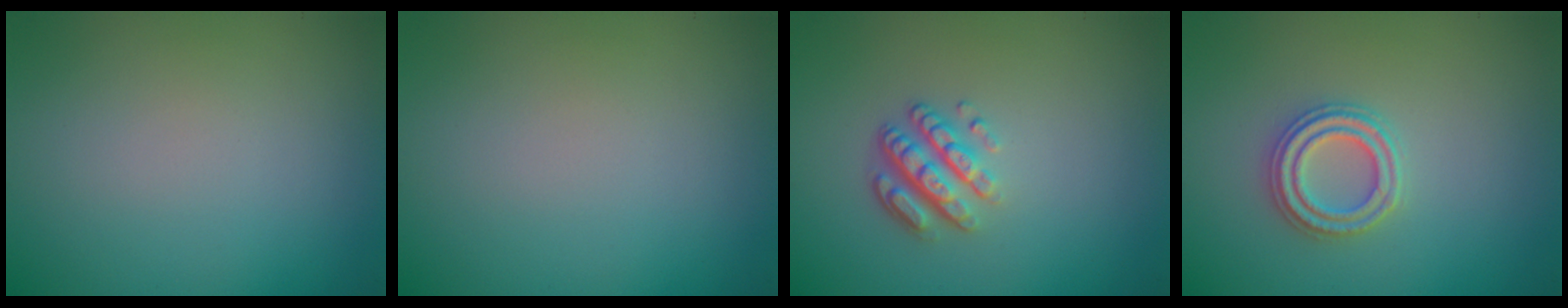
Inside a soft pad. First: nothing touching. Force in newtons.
{"total": 0.0}
{"total": 3.6, "press": 2.6, "slide": 2.4}
{"total": 2.6, "press": 2.6, "slide": 0.4}